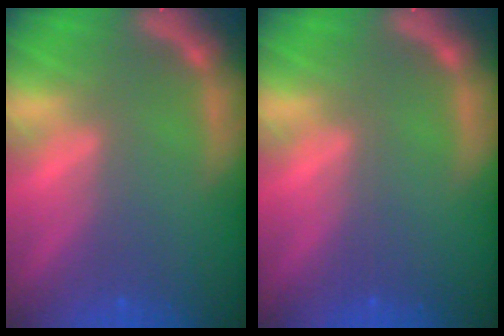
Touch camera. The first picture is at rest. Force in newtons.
{"total": 0.0}